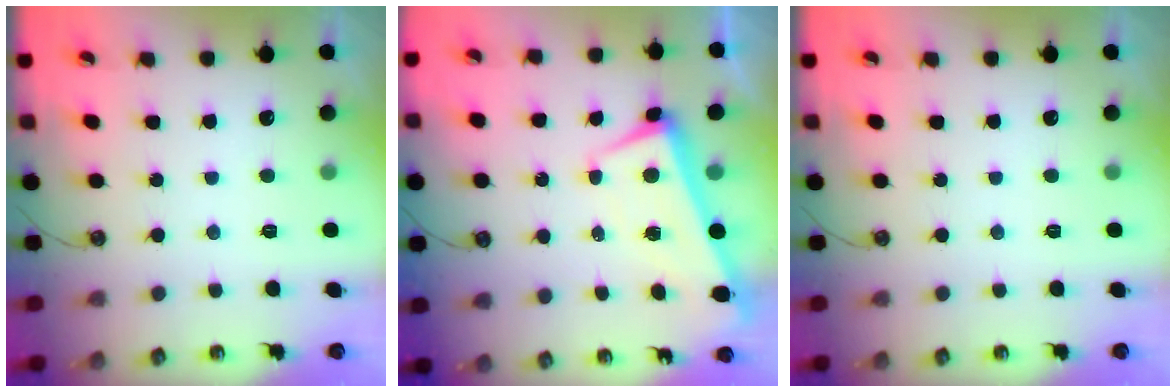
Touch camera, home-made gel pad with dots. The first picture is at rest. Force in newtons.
{"total": 2.2, "press": 2.1, "slide": 0.7}
{"total": 0.0}